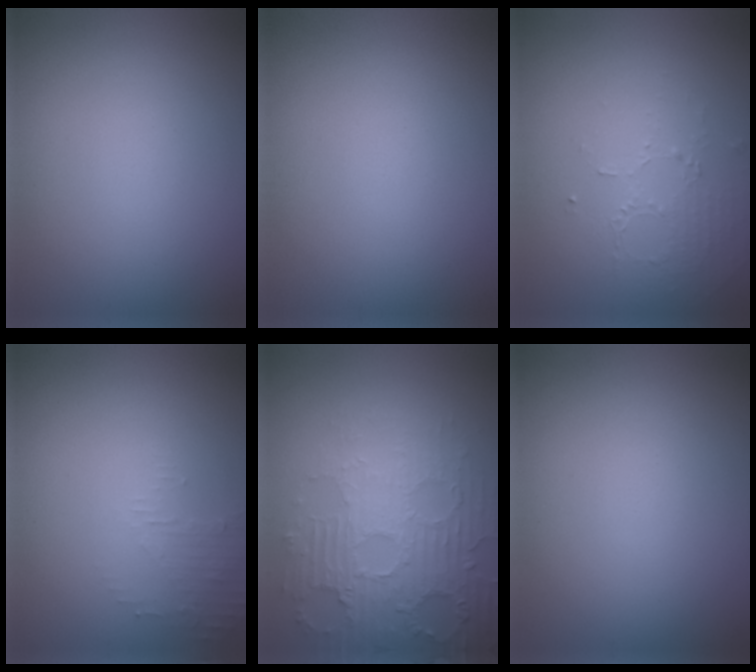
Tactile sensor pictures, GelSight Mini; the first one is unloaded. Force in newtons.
{"total": 0.0}
{"total": 1.4, "press": 0.8, "slide": 1.2}
{"total": 1.6, "press": 1.5, "slide": 0.4}
{"total": 4.4, "press": 4.4, "slide": 0.5}
{"total": 0.0}